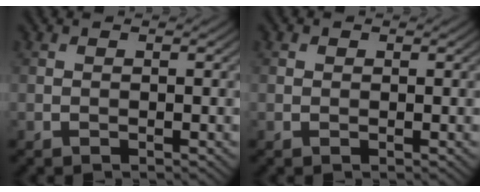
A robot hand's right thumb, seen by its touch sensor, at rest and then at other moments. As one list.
[{"total": 0.5, "force": [0.1, 0.5, 0.1], "torque": [-0.003, -0.003, 0.001]}]